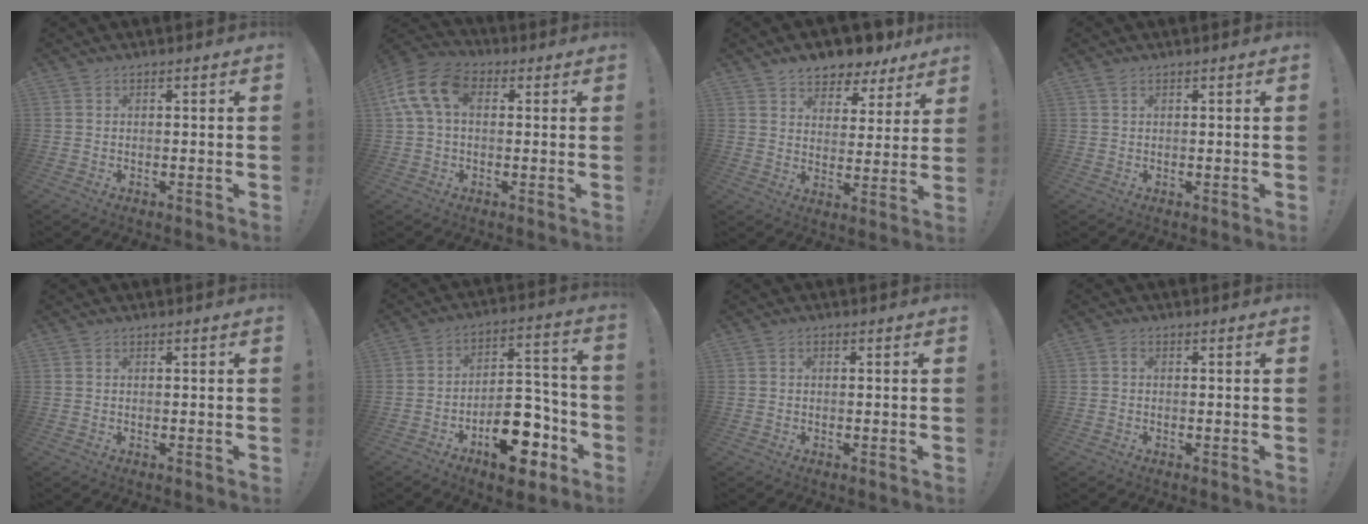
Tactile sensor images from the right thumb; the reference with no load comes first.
{"total": 13.3, "force": [3.1, 8.4, 9.9], "torque": [-0.202, 0.005, 0.059]}
{"total": 7.3, "force": [6.2, 3.8, 1.1], "torque": [-0.016, -0.058, 0.115]}
{"total": 1.5, "force": [1.0, 0.8, 0.9], "torque": [-0.012, -0.002, 0.018]}
{"total": 0.0}
{"total": 17.4, "force": [-9.1, 9.4, 11.5], "torque": [-0.142, 0.087, -0.134]}
{"total": 0.0}
{"total": 0.7, "force": [-0.2, 0.4, 0.5], "torque": [-0.011, 0.002, -0.005]}